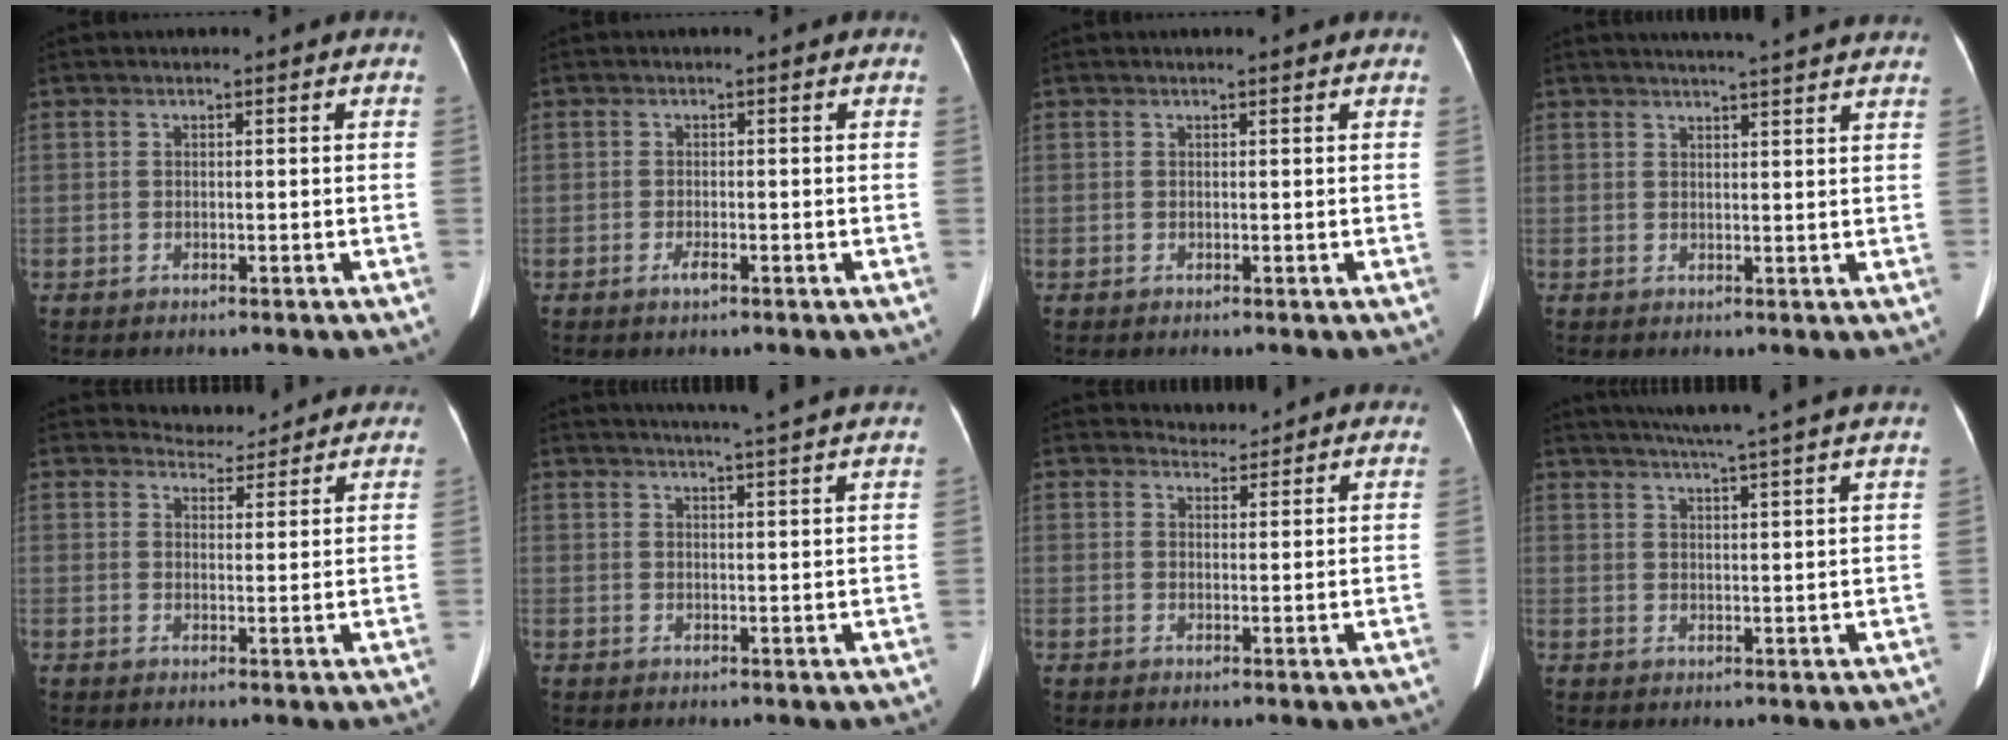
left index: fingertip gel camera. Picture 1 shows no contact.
{"total": 1.1, "force": [-0.8, 0.1, 0.8], "torque": [-0.019, -0.004, -0.015]}
{"total": 1.6, "force": [1.5, 0.1, 0.5], "torque": [-0.009, 0.009, 0.015]}
{"total": 12.6, "force": [11.5, 0.3, 5.2], "torque": [-0.071, 0.011, 0.127]}
{"total": 7.3, "force": [7.1, 1.8, -0.2], "torque": [0.016, 0.003, 0.076]}
{"total": 13.7, "force": [12.4, -0.5, 5.7], "torque": [-0.087, -0.003, 0.139]}
{"total": 4.3, "force": [4.2, 1.0, -0.4], "torque": [0.009, 0.006, 0.045]}
{"total": 17.1, "force": [15.0, -1.0, 8.2], "torque": [-0.135, 0.001, 0.189]}